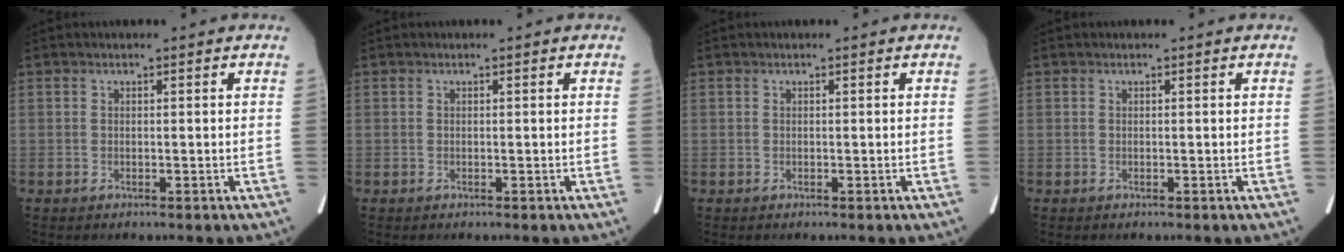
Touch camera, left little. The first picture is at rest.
{"total": 0.0}
{"total": 0.0}
{"total": 0.0}